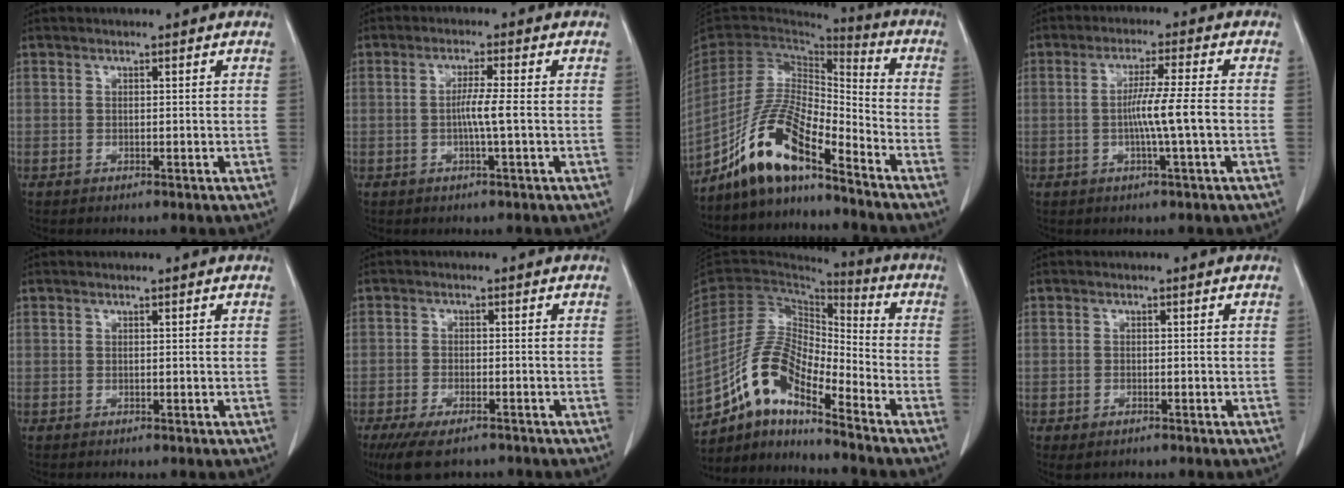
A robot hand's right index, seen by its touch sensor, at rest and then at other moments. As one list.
[{"total": 3.5, "force": [-0.5, -0.5, 3.4], "torque": [-0.062, -0.002, -0.010]}, {"total": 12.4, "force": [-9.1, 2.5, 8.0], "torque": [-0.165, 0.012, -0.171]}, {"total": 6.2, "force": [-1.0, -1.0, 6.0], "torque": [-0.105, 0.000, -0.020]}, {"total": 0.0}, {"total": 8.7, "force": [-6.8, 2.7, 4.8], "torque": [-0.078, -0.013, -0.107]}, {"total": 12.5, "force": [-9.0, 2.8, 8.2], "torque": [-0.170, 0.020, -0.169]}, {"total": 2.0, "force": [-1.2, 1.0, 1.2], "torque": [-0.023, -0.003, -0.013]}]